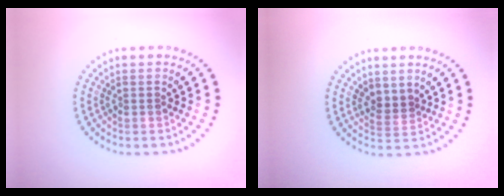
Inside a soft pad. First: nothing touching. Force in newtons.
{"total": 1.3, "press": 1.0, "slide": 0.8}